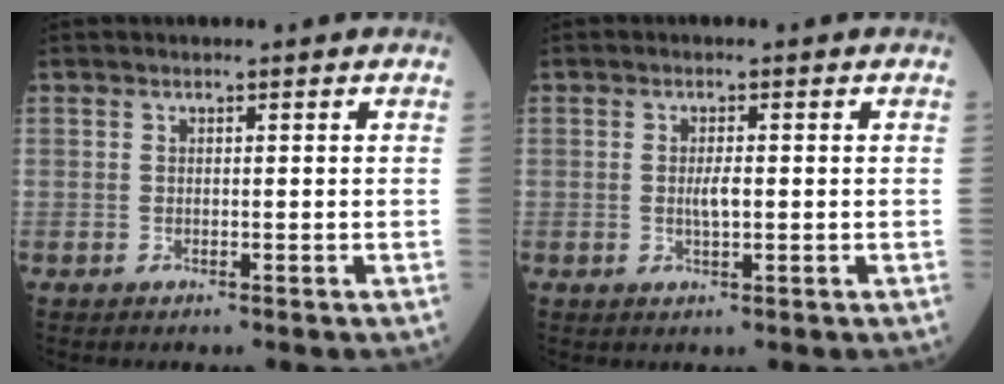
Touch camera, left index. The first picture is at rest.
{"total": 2.1, "force": [-0.1, 0.4, 2.1], "torque": [-0.043, -0.002, -0.001]}